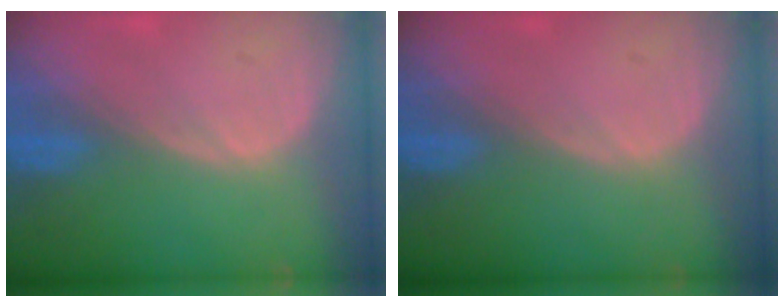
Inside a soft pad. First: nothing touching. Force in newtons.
{"total": 0.0}